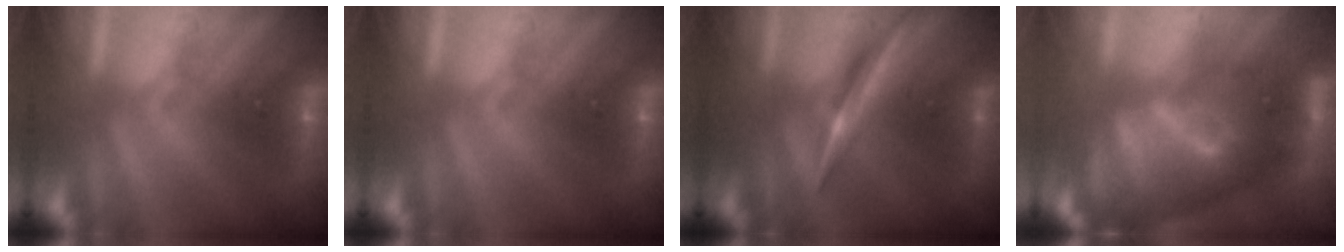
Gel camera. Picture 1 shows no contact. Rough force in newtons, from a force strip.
{"total": 0.0}
{"total": 1.9}
{"total": 10.2}